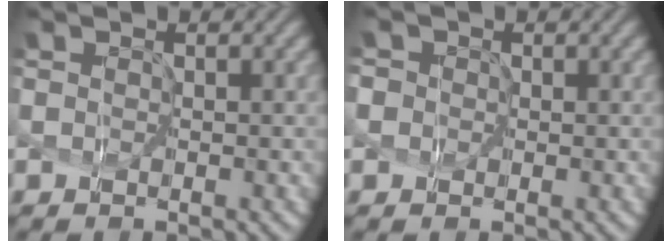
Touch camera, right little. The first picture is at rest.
{"total": 2.6, "force": [0.2, 2.5, 0.9], "torque": [-0.004, 0.017, -0.028]}